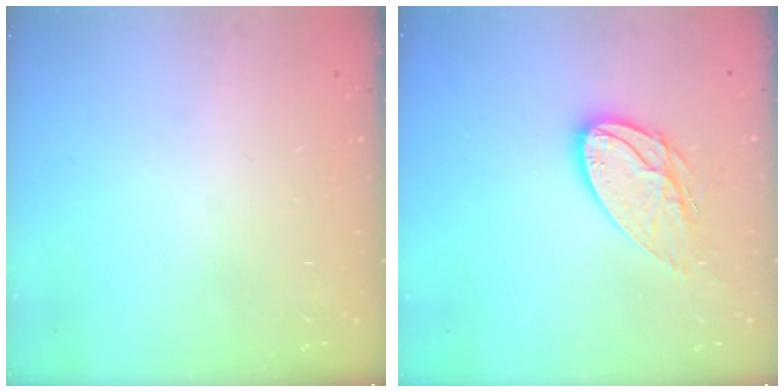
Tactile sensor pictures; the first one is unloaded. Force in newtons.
{"total": 12.9, "press": 12.9, "slide": 1.0}